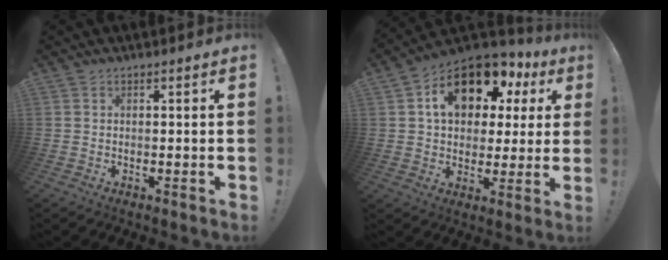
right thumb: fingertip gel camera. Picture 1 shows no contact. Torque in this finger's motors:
{"motor_torque": [0.29, 2.53, 1.82, 0.10, 0.09]}